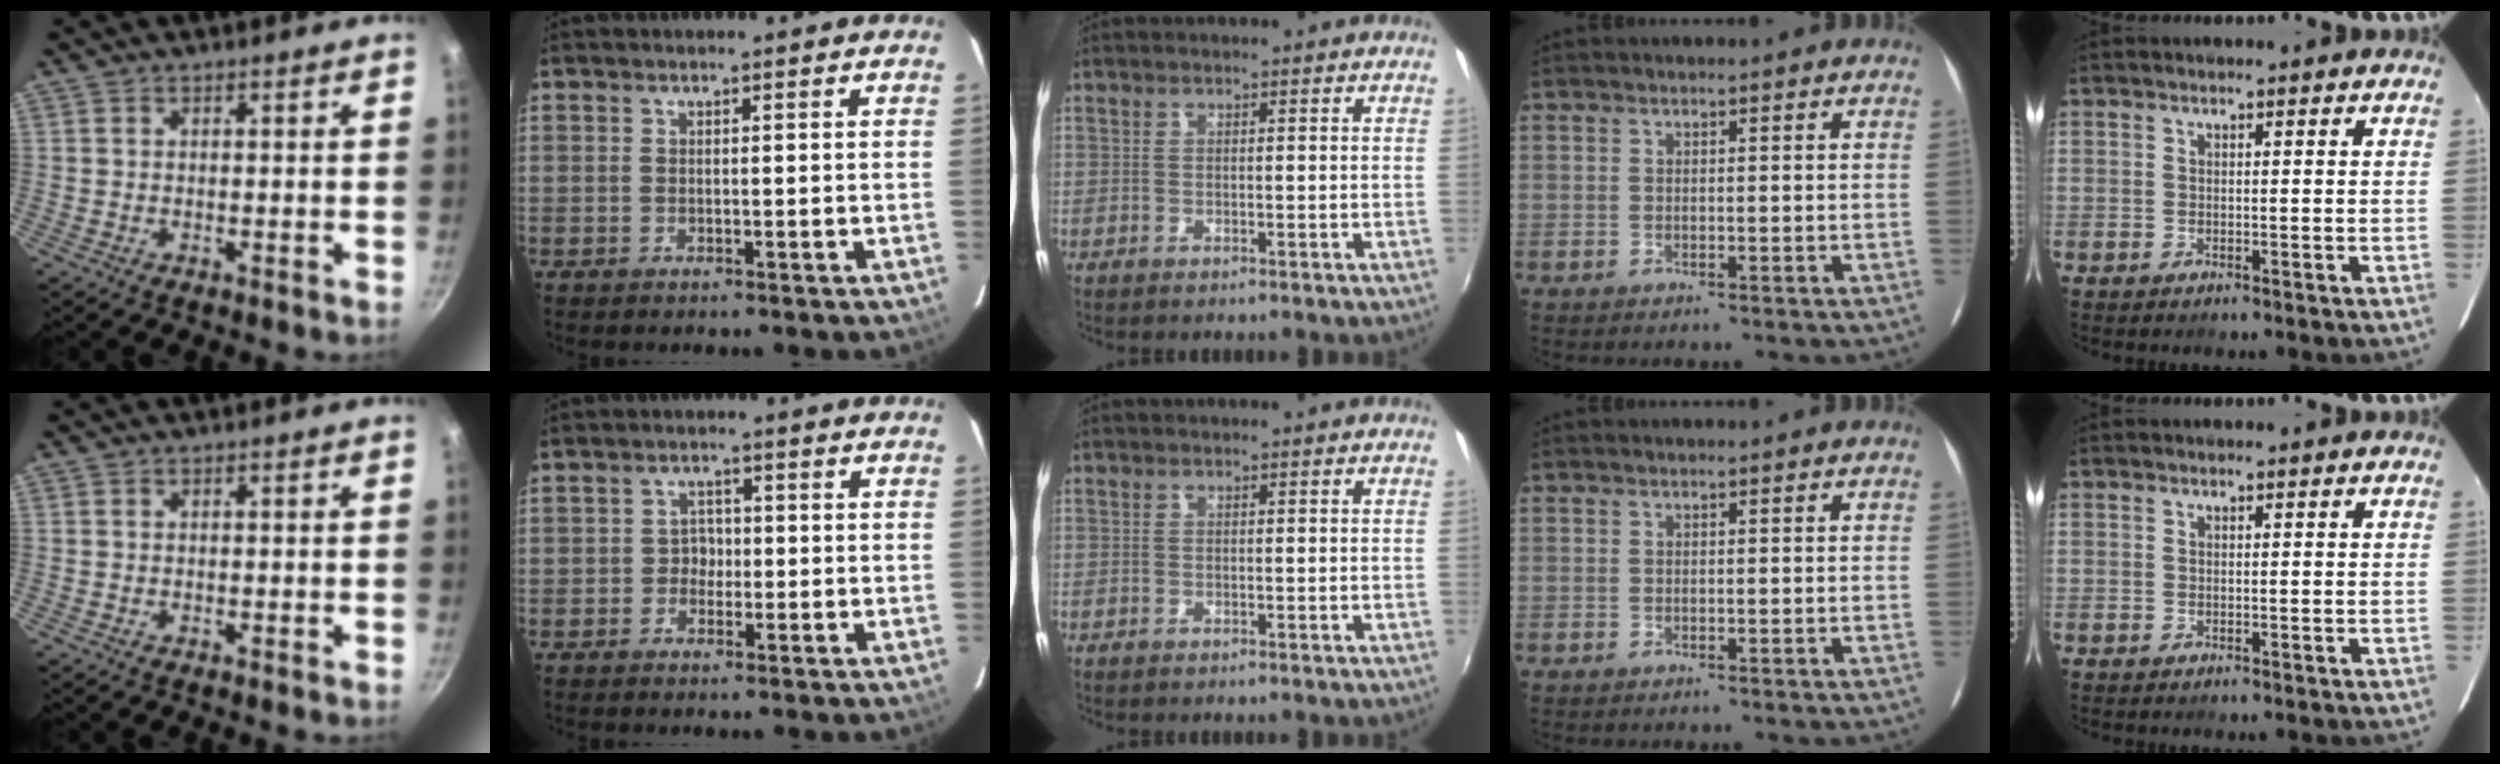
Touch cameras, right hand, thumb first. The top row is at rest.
{"index": {"total": 2.4, "force": [-0.8, 2.2, 0.4], "torque": [-0.005, 0.008, -0.014]}}